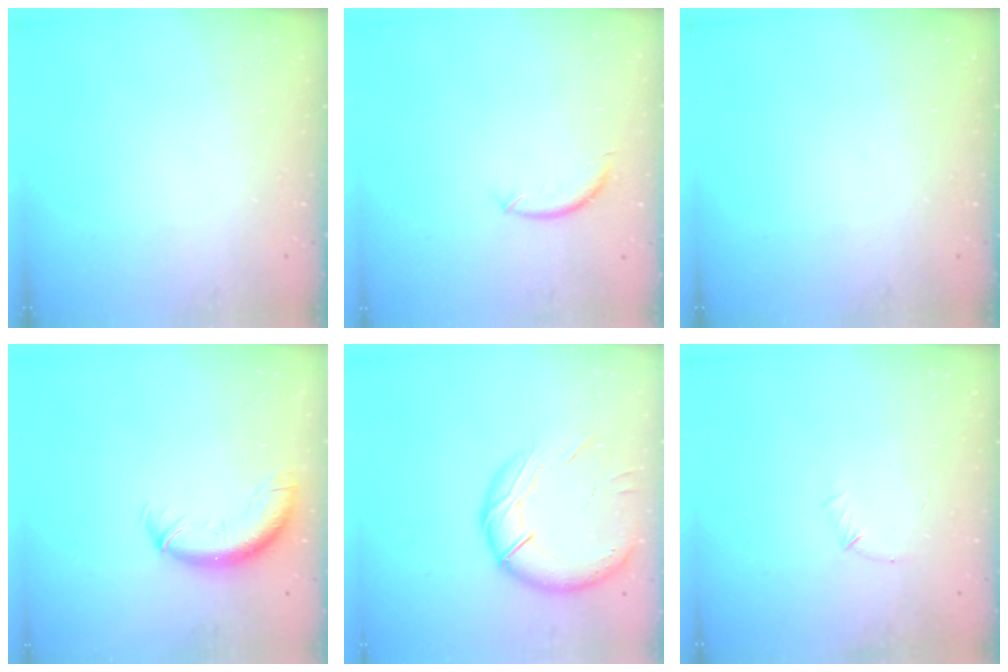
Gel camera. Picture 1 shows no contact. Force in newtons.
{"total": 7.8, "press": 7.8, "slide": 0.5}
{"total": 0.0}
{"total": 11.5, "press": 11.2, "slide": 2.8}
{"total": 17.8, "press": 17.6, "slide": 2.9}
{"total": 4.9, "press": 4.7, "slide": 1.2}